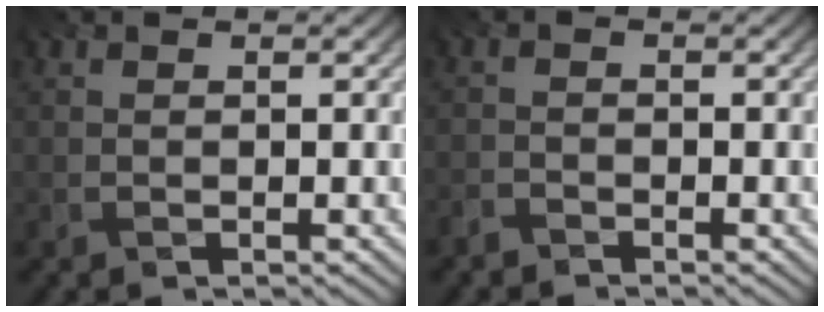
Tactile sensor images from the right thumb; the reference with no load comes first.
{"total": 2.7, "force": [-2.6, 0.2, -0.3], "torque": [0.007, -0.003, -0.062]}